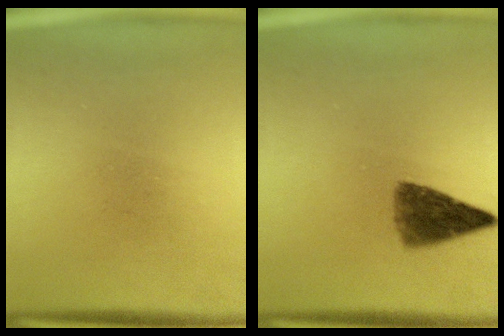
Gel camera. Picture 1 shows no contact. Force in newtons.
{"total": 5.4}